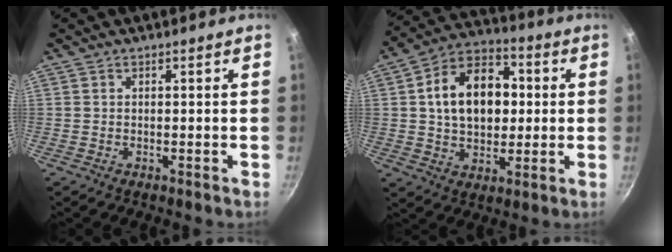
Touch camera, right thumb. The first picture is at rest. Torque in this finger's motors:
{"motor_torque": [-0.25, 0.75, 0.34, 0.36, 0.20]}